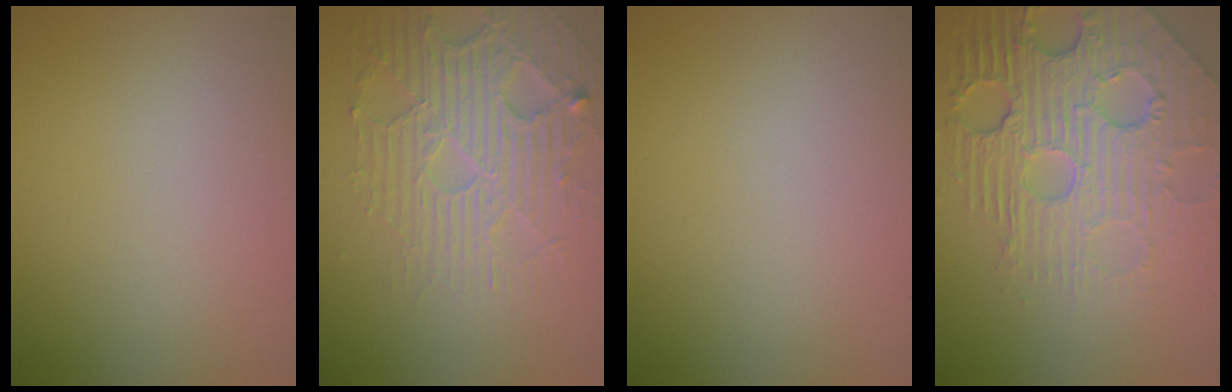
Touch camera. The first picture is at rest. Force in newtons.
{"total": 5.3, "press": 4.4, "slide": 3.0}
{"total": 0.0}
{"total": 8.4, "press": 5.9, "slide": 5.9}